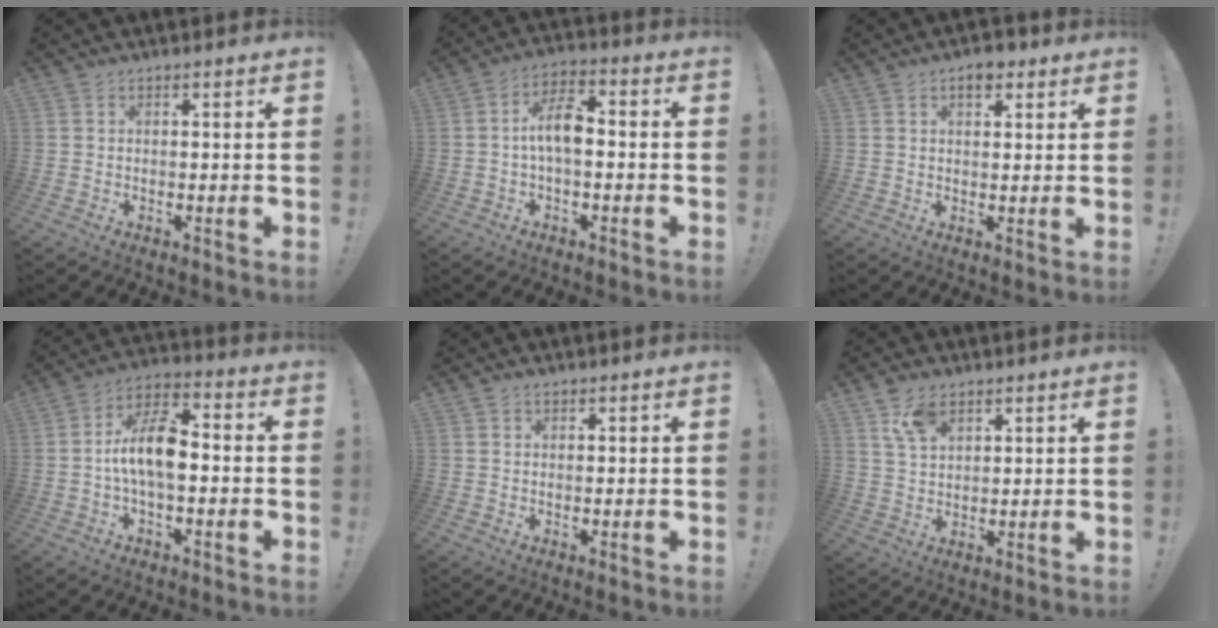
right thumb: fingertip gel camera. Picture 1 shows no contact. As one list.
[{"total": 9.2, "force": [-0.6, 4.2, 8.1], "torque": [-0.147, 0.013, -0.010]}, {"total": 4.2, "force": [2.3, 2.6, 2.4], "torque": [-0.020, -0.009, 0.037]}, {"total": 12.3, "force": [-0.8, 5.9, 10.8], "torque": [-0.193, 0.013, -0.012]}, {"total": 1.2, "force": [1.0, 0.6, -0.1], "torque": [0.007, -0.001, 0.017]}, {"total": 8.0, "force": [4.9, 4.7, 4.2], "torque": [-0.077, -0.015, 0.096]}]